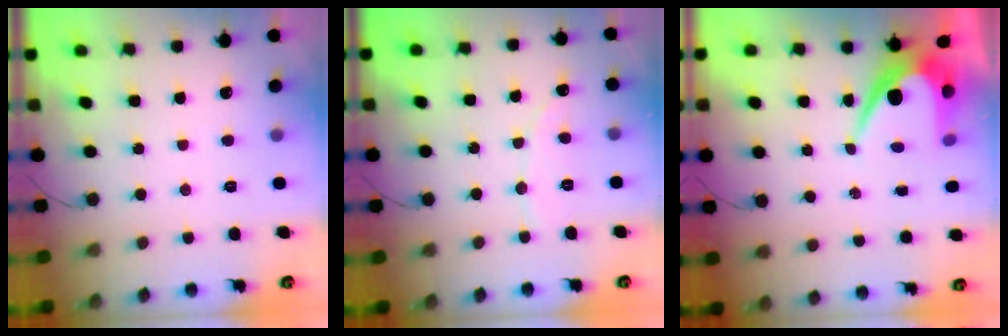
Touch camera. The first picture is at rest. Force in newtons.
{"total": 1.9, "press": 1.8, "slide": 0.2}
{"total": 8.0, "press": 8.0, "slide": 0.4}